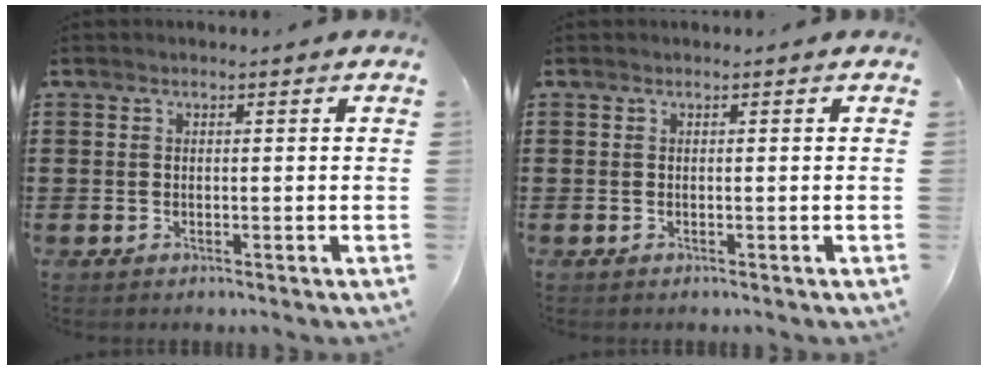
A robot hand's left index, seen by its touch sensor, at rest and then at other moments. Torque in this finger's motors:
{"motor_torque": [0.00, 0.00, 0.00, 0.00]}